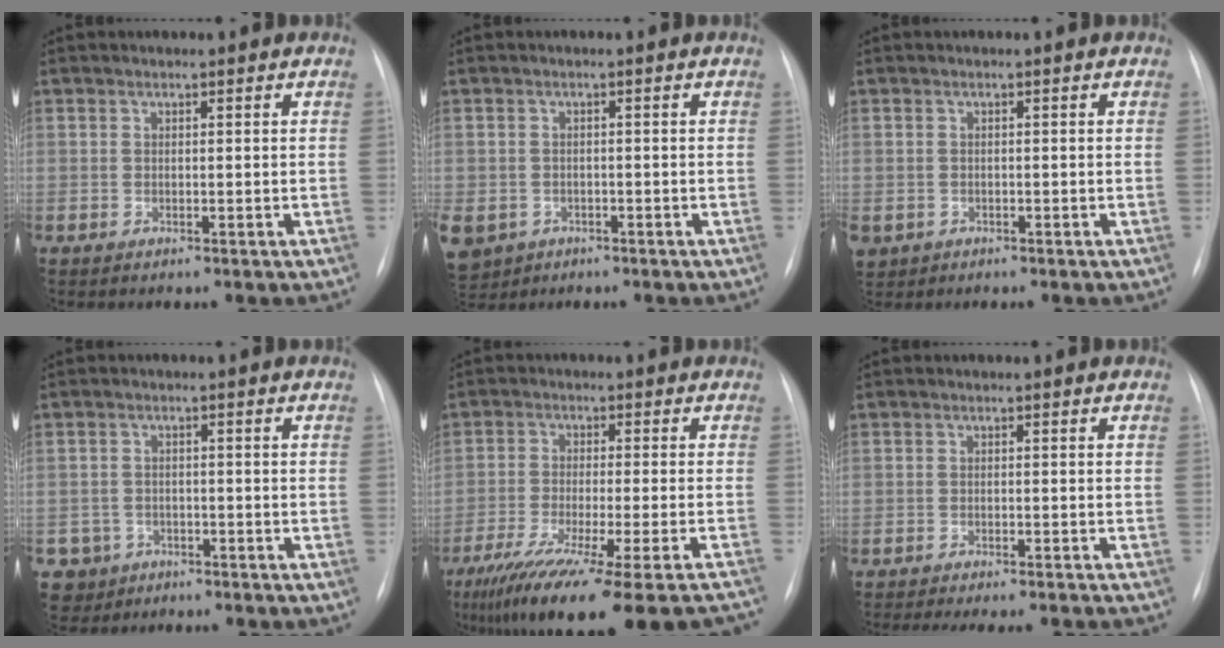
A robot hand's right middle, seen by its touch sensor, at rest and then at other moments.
{"total": 10.2, "force": [-4.8, 8.3, 3.4], "torque": [-0.110, -0.003, -0.065]}
{"total": 3.2, "force": [-1.7, 2.6, 0.8], "torque": [-0.019, -0.002, -0.023]}
{"total": 6.1, "force": [-3.6, 4.9, -0.2], "torque": [0.002, 0.008, -0.057]}
{"total": 24.7, "force": [-20.4, 0.7, 14.0], "torque": [-0.176, -0.069, -0.295]}
{"total": 10.9, "force": [-9.6, 1.8, 4.8], "torque": [-0.059, -0.008, -0.121]}